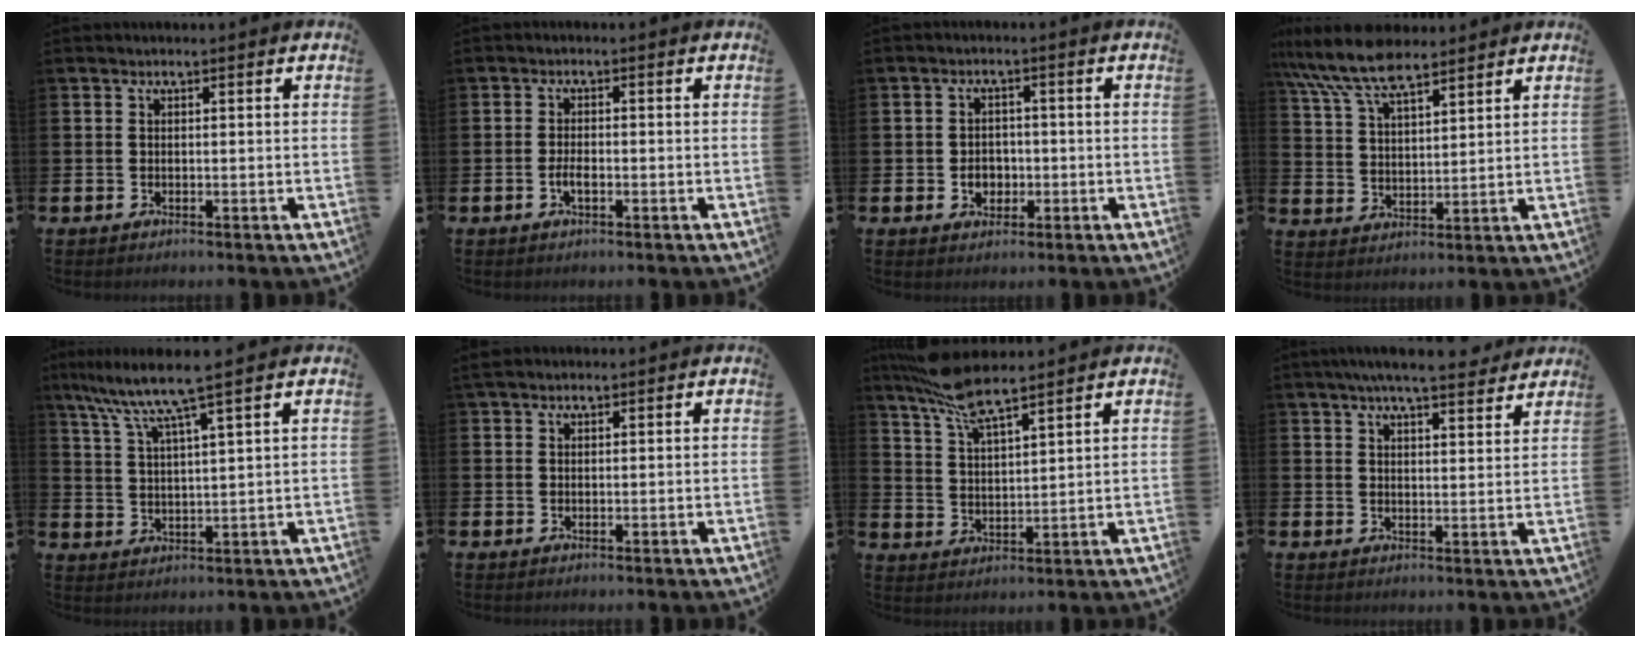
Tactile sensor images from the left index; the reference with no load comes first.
{"total": 1.9, "force": [-0.7, 0.8, 1.6], "torque": [-0.039, 0.005, -0.012]}
{"total": 2.9, "force": [-0.7, 2.4, 1.4], "torque": [-0.016, -0.001, -0.021]}
{"total": 8.8, "force": [7.6, 2.5, 3.7], "torque": [-0.096, -0.027, 0.138]}
{"total": 7.4, "force": [6.0, 0.1, 4.3], "torque": [-0.110, -0.024, 0.102]}
{"total": 1.5, "force": [1.3, 0.6, 0.4], "torque": [-0.003, 0.004, 0.021]}
{"total": 7.7, "force": [6.9, 1.2, 3.2], "torque": [-0.091, -0.024, 0.127]}
{"total": 6.0, "force": [5.6, 0.3, 2.0], "torque": [-0.039, -0.027, 0.098]}